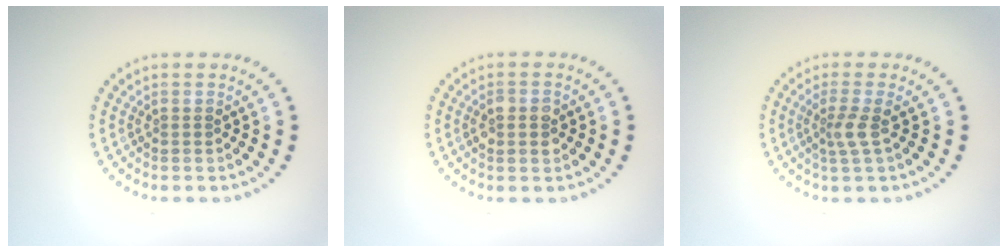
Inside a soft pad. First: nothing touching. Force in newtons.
{"total": 2.3, "press": 2.3, "slide": 0.2}
{"total": 2.0, "press": 1.5, "slide": 1.4}